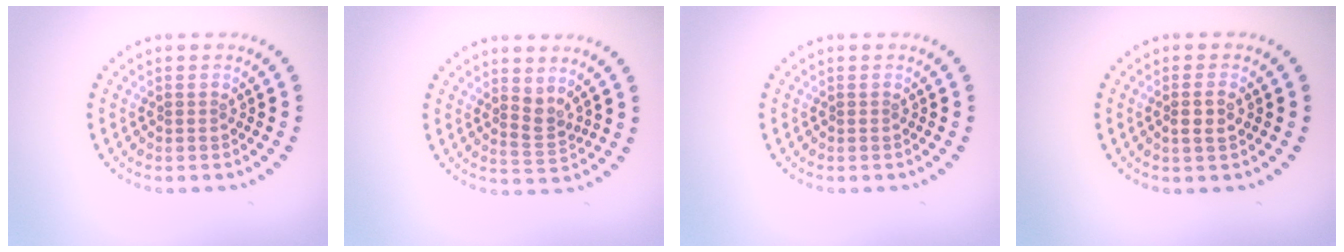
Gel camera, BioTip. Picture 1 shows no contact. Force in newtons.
{"total": 1.7, "press": 1.4, "slide": 1.0}
{"total": 0.0}
{"total": 1.5, "press": 1.4, "slide": 0.6}